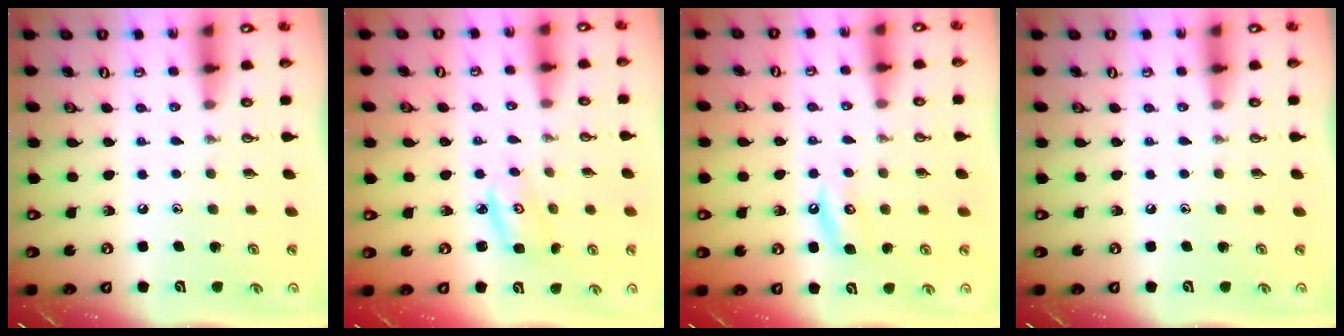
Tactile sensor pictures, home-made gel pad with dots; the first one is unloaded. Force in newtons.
{"total": 3.1, "press": 3.1, "slide": 0.2}
{"total": 5.5, "press": 5.5, "slide": 0.4}
{"total": 0.0}